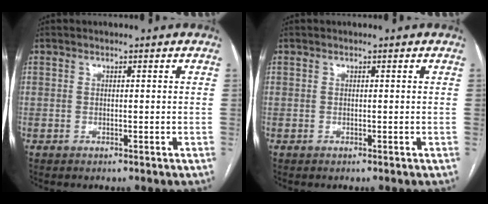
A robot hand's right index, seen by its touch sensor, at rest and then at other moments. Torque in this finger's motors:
{"motor_torque": [0.00, 0.00, 0.00, 0.00]}